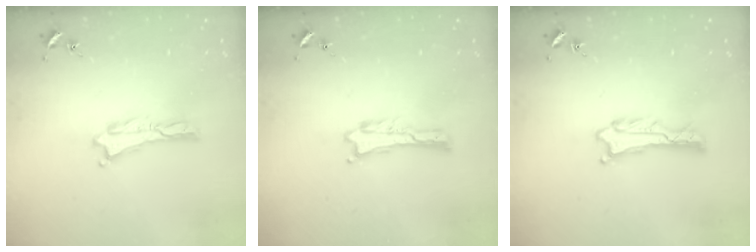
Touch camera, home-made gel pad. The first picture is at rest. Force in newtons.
{"total": 0.0}
{"total": 0.9, "press": 0.8, "slide": 0.1}